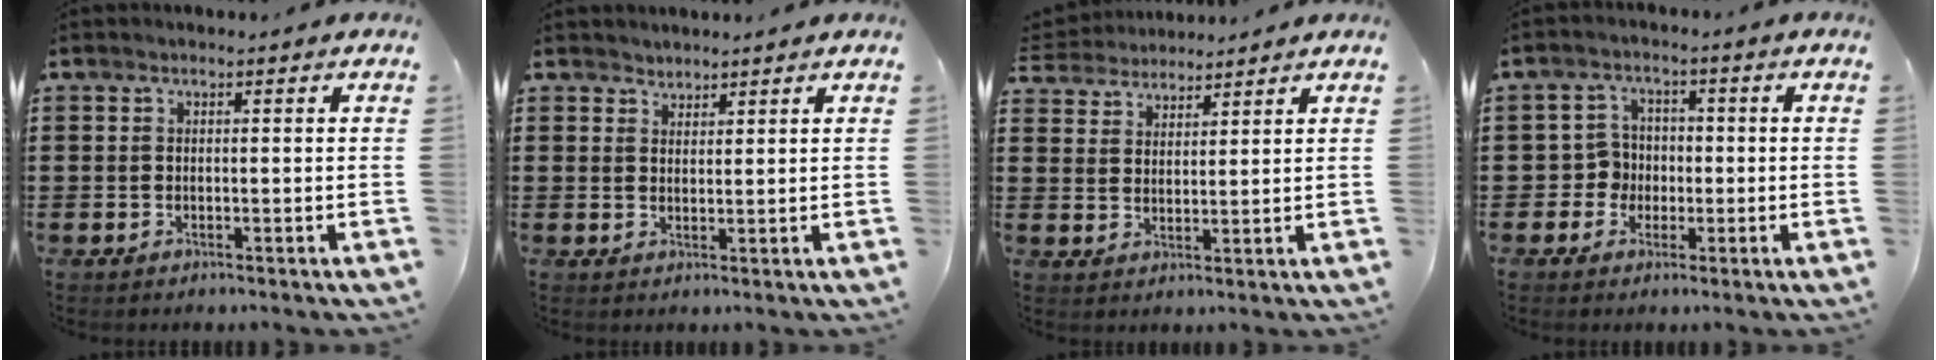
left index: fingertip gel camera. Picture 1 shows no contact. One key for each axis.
{"total": 1.7, "fx": 1.6, "fy": 0.6, "fz": -0.2, "tx": 0.001, "ty": 0.003, "tz": 0.033}
{"total": 3.5, "fx": 3.3, "fy": 1.1, "fz": -0.2, "tx": -0.014, "ty": -0.010, "tz": 0.061}
{"total": 4.2, "fx": -1.0, "fy": 3.9, "fz": 1.2, "tx": -0.037, "ty": 0.009, "tz": -0.022}